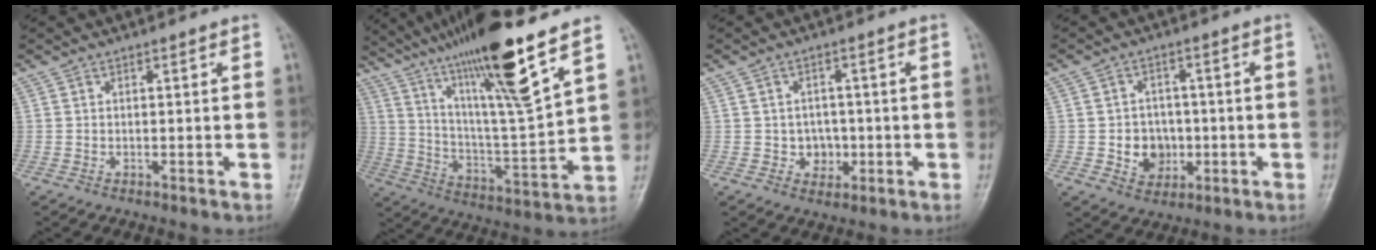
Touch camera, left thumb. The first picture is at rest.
{"total": 21.2, "force": [13.8, 1.7, 15.9], "torque": [-0.262, -0.058, 0.246]}
{"total": 4.3, "force": [-0.8, 3.8, 1.8], "torque": [0.004, 0.009, -0.009]}
{"total": 7.0, "force": [-1.1, 6.2, 3.0], "torque": [-0.011, 0.012, -0.013]}